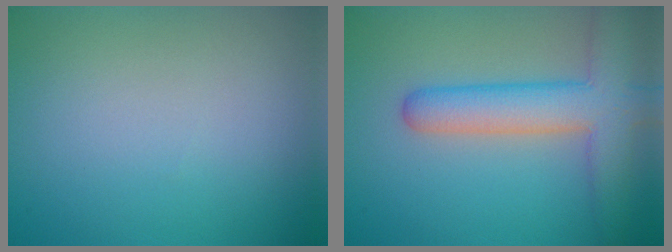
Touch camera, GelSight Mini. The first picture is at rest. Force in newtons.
{"total": 6.6, "press": 6.5, "slide": 0.5}